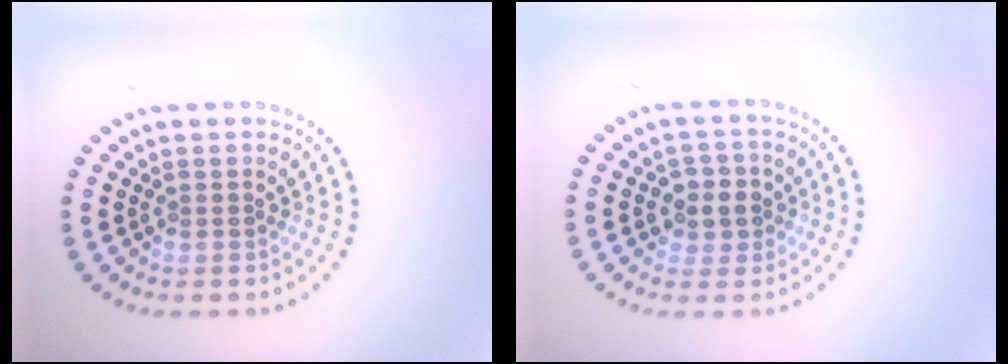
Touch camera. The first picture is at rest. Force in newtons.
{"total": 2.6, "press": 2.4, "slide": 0.8}